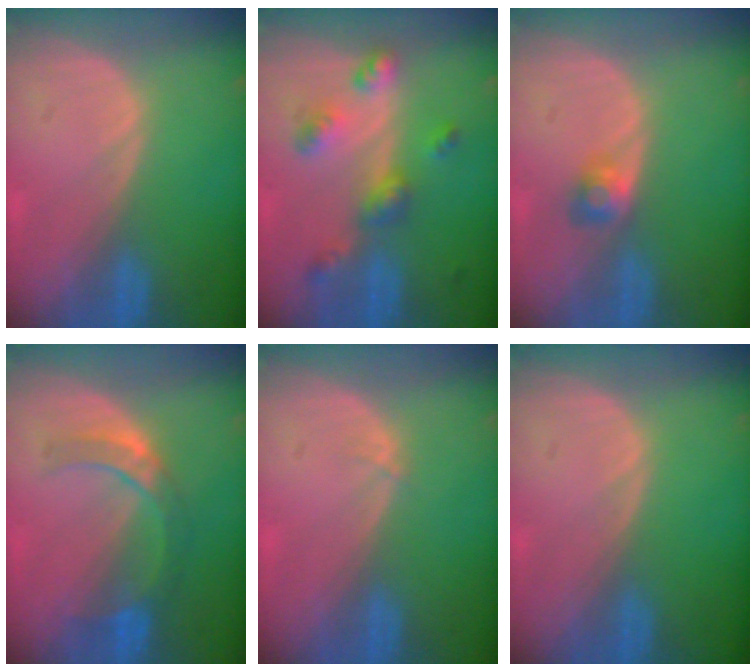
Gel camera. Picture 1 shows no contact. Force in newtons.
{"total": 6.6, "press": 5.9, "slide": 3.1}
{"total": 2.5, "press": 2.3, "slide": 0.9}
{"total": 5.4, "press": 5.3, "slide": 1.0}
{"total": 0.6, "press": 0.4, "slide": 0.3}
{"total": 0.0}